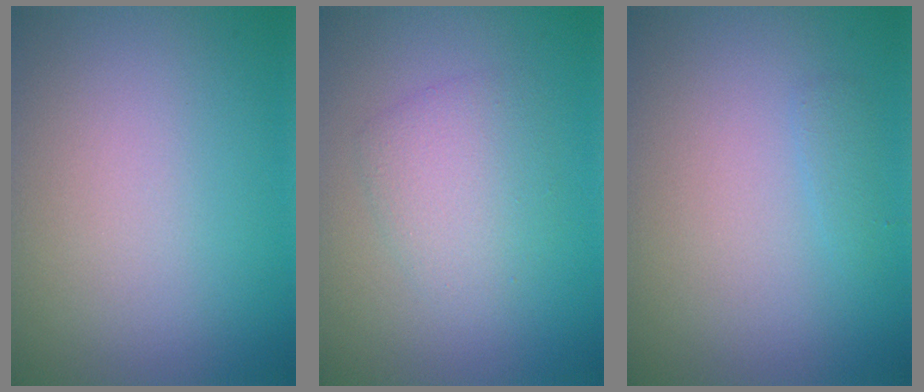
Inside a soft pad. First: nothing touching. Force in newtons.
{"total": 2.9, "press": 2.9, "slide": 0.1}
{"total": 0.7, "press": 0.7, "slide": 0.1}